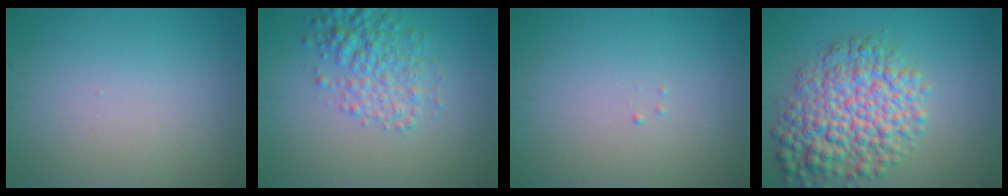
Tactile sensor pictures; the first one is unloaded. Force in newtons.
{"total": 3.9, "press": 3.9, "slide": 0.1}
{"total": 0.0}
{"total": 8.1, "press": 8.1, "slide": 0.2}